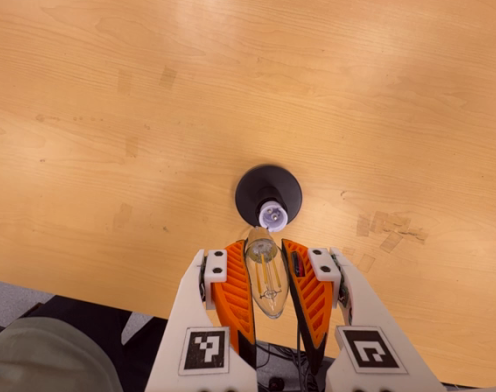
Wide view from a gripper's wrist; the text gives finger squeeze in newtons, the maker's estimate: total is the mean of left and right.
{"total": 18.9, "left": 19.8, "right": 18.1}